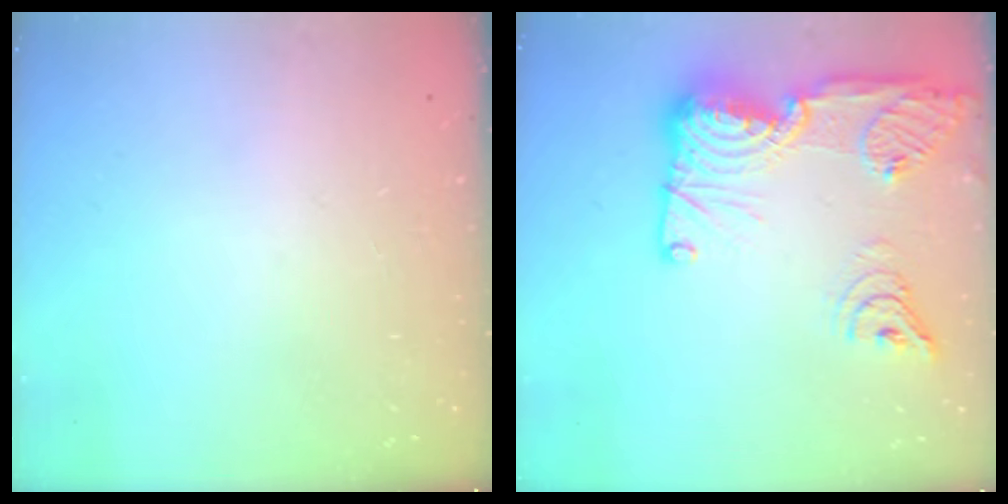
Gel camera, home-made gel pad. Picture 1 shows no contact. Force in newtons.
{"total": 27.4, "press": 26.4, "slide": 7.2}